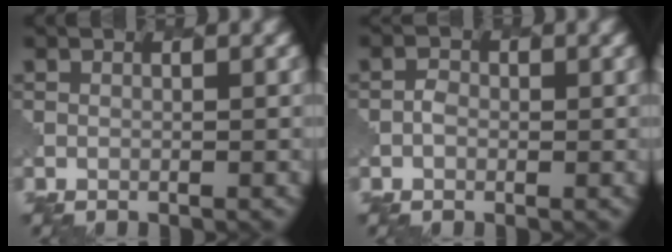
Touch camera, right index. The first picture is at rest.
{"total": 0.8, "force": [-0.2, 0.7, 0.2], "torque": [-0.005, 0.001, -0.004]}